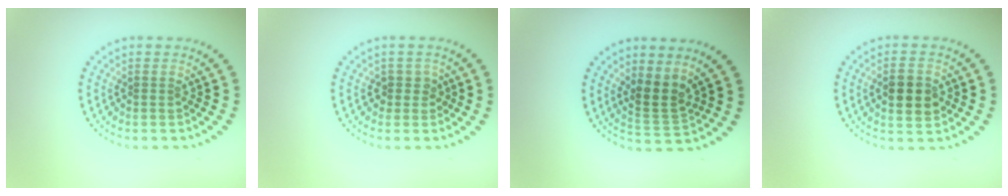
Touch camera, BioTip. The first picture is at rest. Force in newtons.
{"total": 1.5, "press": 1.3, "slide": 0.8}
{"total": 2.9, "press": 2.2, "slide": 1.9}
{"total": 3.8, "press": 3.8, "slide": 0.0}